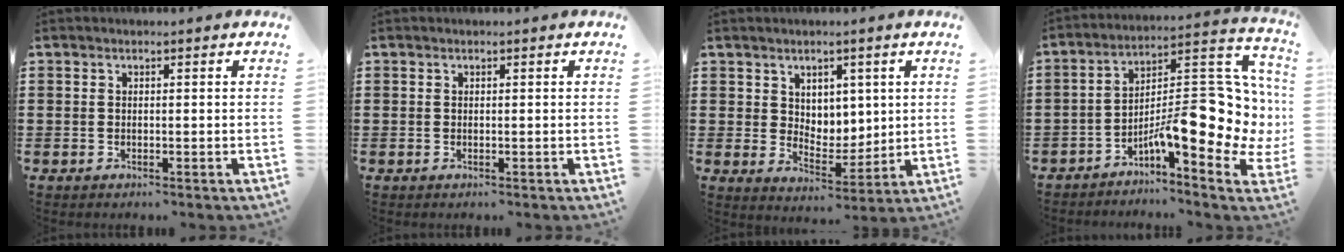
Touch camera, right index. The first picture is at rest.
{"total": 0.0}
{"total": 4.7, "force": [2.9, 3.7, 0.2], "torque": [-0.018, -0.003, 0.053]}
{"total": 13.8, "force": [-3.5, 4.7, 12.5], "torque": [-0.165, -0.032, -0.060]}